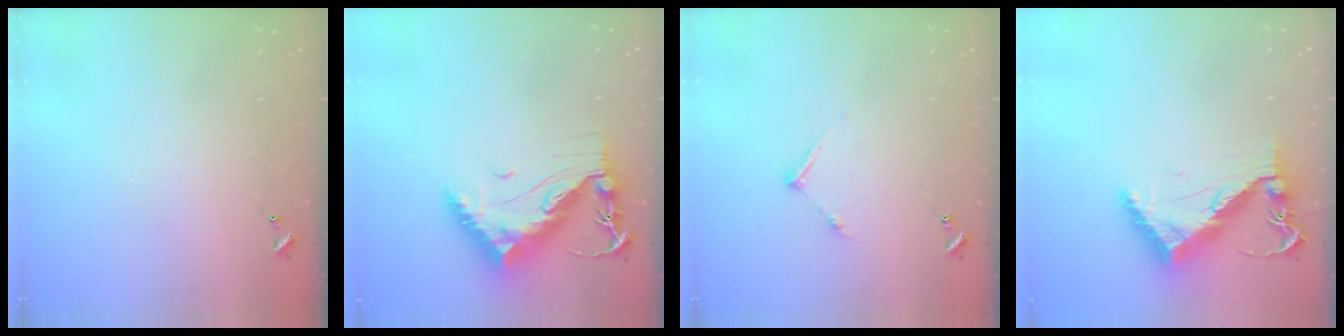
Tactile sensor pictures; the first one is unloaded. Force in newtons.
{"total": 13.5, "press": 13.4, "slide": 1.3}
{"total": 5.6, "press": 5.6, "slide": 0.6}
{"total": 10.7, "press": 10.6, "slide": 1.3}